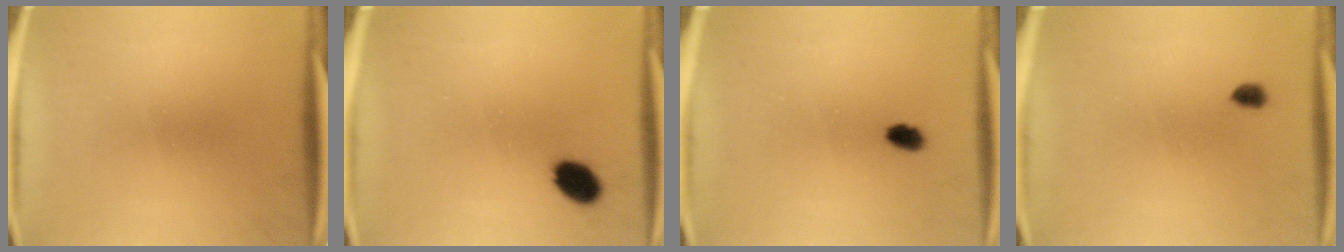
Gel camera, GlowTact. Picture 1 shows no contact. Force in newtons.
{"total": 5.5}
{"total": 2.3}
{"total": 2.1}